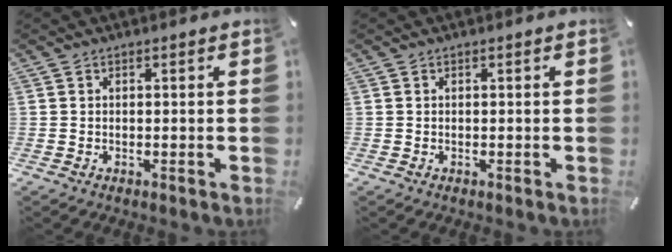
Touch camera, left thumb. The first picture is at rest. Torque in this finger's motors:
{"motor_torque": [-0.03, 0.05, 0.00, 0.00, 0.00]}